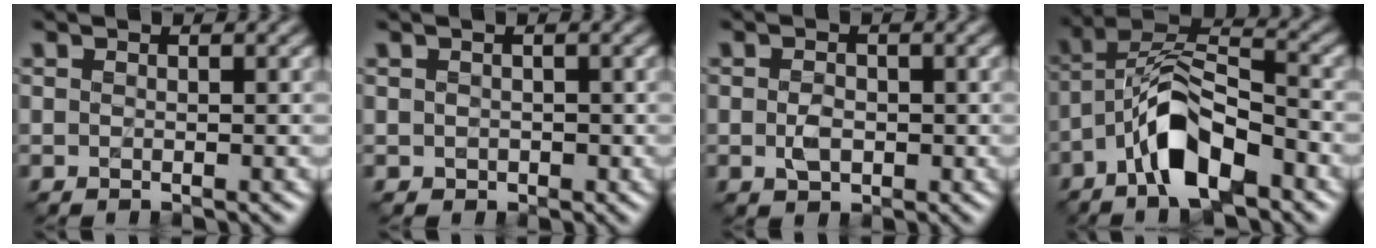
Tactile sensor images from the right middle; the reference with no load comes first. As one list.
[{"total": 1.5, "force": [-0.3, 1.3, 0.7], "torque": [-0.017, -0.001, -0.004]}, {"total": 2.2, "force": [-0.5, 1.4, 1.7], "torque": [-0.030, 0.000, -0.013]}, {"total": 7.5, "force": [-4.1, 2.8, 5.6], "torque": [-0.098, 0.017, -0.086]}]